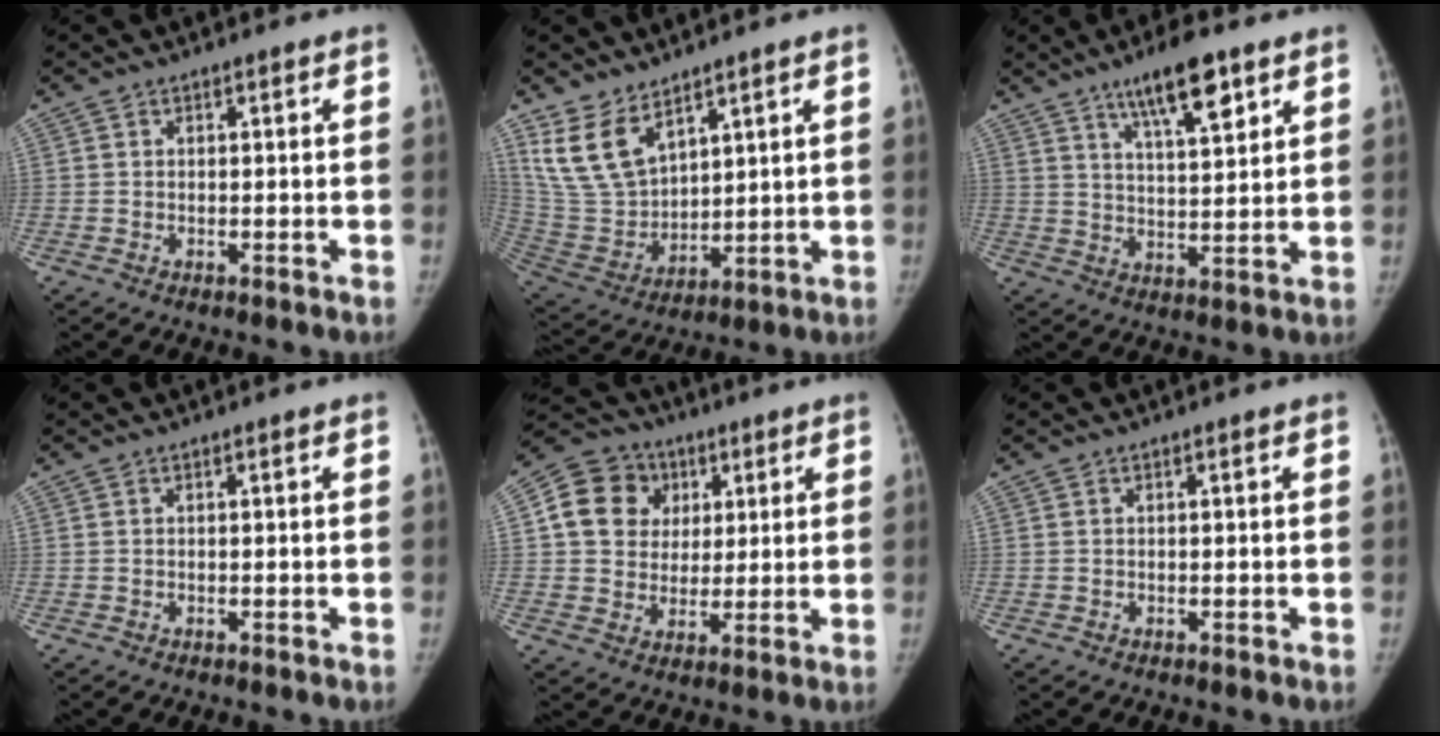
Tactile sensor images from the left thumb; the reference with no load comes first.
{"total": 12.3, "force": [7.9, 6.8, 6.4], "torque": [-0.108, -0.039, 0.186]}
{"total": 10.6, "force": [6.5, 2.9, 7.8], "torque": [-0.115, -0.033, 0.110]}
{"total": 0.0}
{"total": 13.4, "force": [3.7, 11.8, 5.0], "torque": [-0.064, 0.007, 0.060]}
{"total": 0.0}